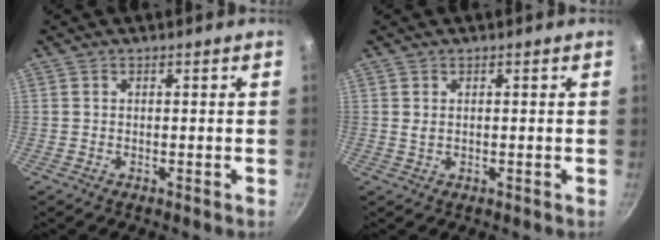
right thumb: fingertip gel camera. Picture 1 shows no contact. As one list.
[{"total": 0.8, "force": [0.3, 0.4, 0.6], "torque": [-0.013, 0.000, 0.007]}]